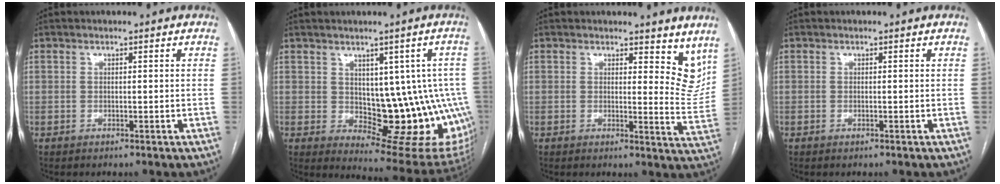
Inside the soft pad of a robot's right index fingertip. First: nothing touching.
{"total": 14.7, "force": [-0.5, 7.2, 12.8], "torque": [-0.116, 0.010, 0.014]}
{"total": 8.3, "force": [6.8, 3.1, 3.5], "torque": [-0.021, -0.034, 0.061]}
{"total": 0.0}